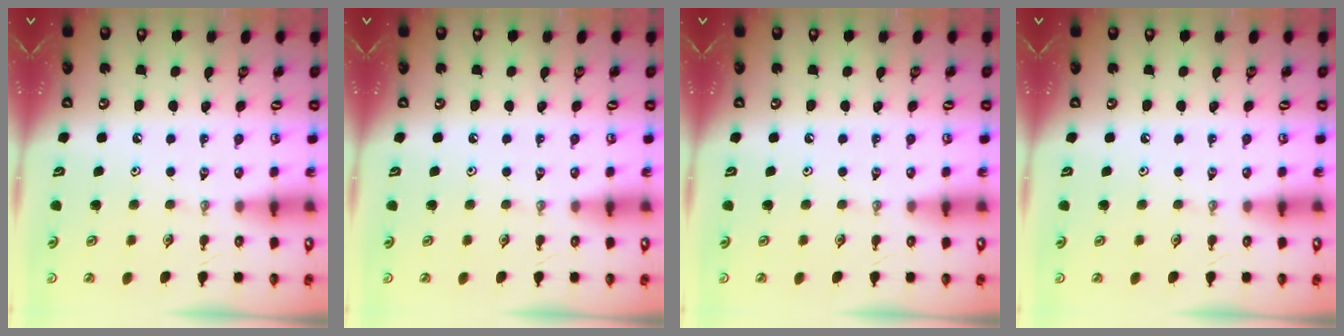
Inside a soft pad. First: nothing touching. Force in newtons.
{"total": 0.0}
{"total": 0.0}
{"total": 0.0}